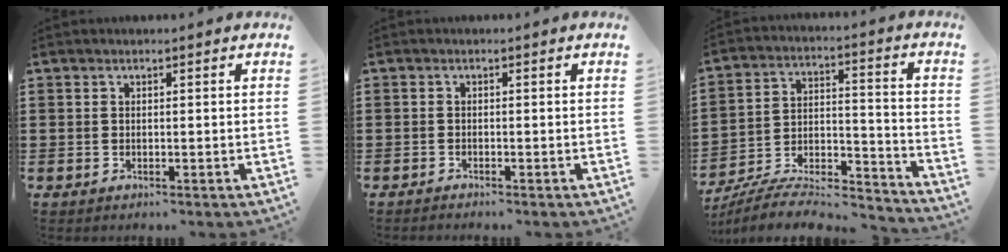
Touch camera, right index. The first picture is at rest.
{"total": 0.8, "force": [-0.8, 0.0, 0.0], "torque": [-0.002, 0.000, -0.017]}
{"total": 7.9, "force": [-7.2, 1.8, 2.9], "torque": [-0.047, 0.006, -0.140]}